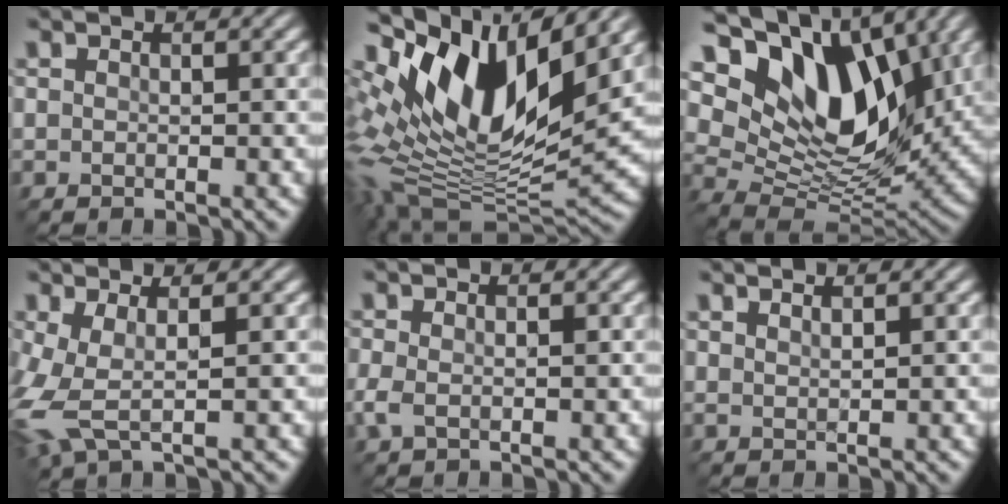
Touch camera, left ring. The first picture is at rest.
{"total": 14.6, "force": [4.3, 7.0, 12.0], "torque": [-0.238, 0.004, 0.074]}
{"total": 13.8, "force": [6.5, 7.7, 9.5], "torque": [-0.161, 0.004, 0.111]}
{"total": 4.7, "force": [-0.4, 1.7, 4.3], "torque": [-0.124, -0.007, -0.012]}
{"total": 1.8, "force": [-0.2, 0.9, 1.5], "torque": [-0.039, -0.003, -0.006]}
{"total": 1.5, "force": [1.2, 0.4, 0.8], "torque": [0.000, 0.001, 0.010]}